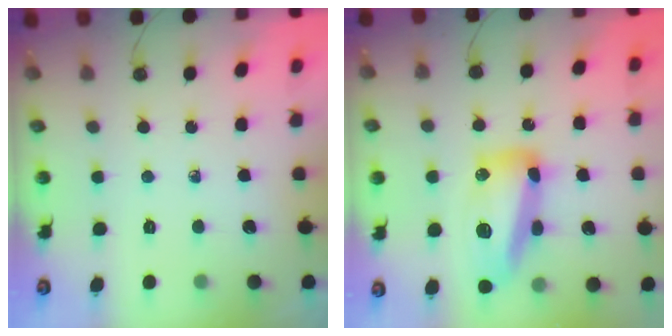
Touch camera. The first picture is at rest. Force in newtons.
{"total": 16.3, "press": 16.2, "slide": 1.3}